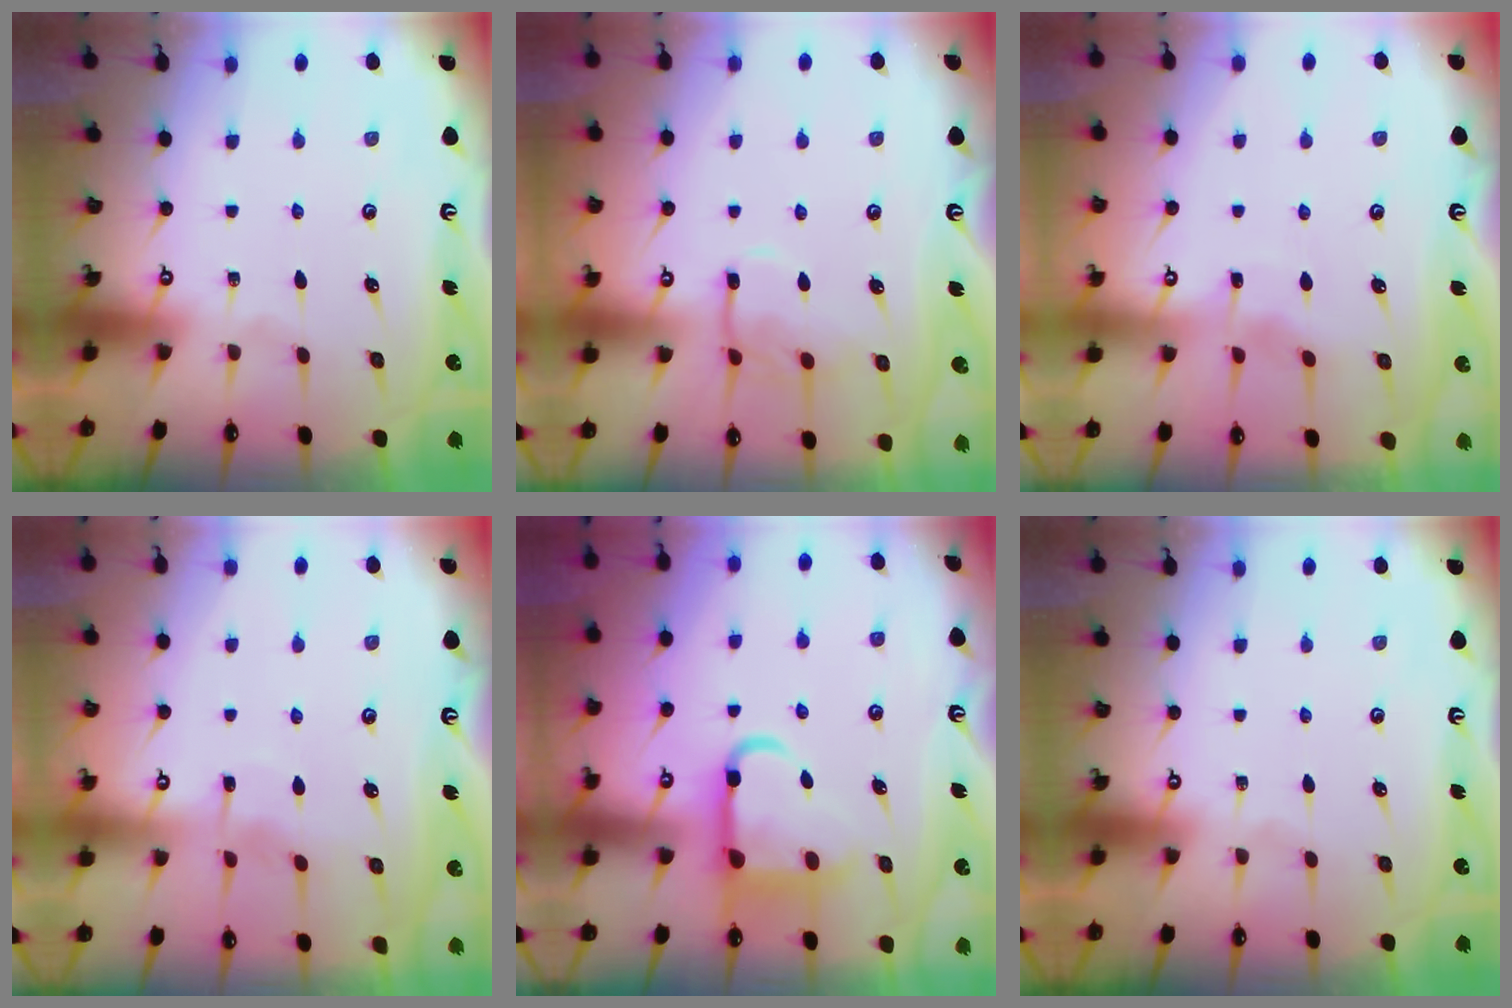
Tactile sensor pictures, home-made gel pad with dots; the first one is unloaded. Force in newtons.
{"total": 10.1, "press": 10.1, "slide": 0.8}
{"total": 3.0, "press": 3.0, "slide": 0.2}
{"total": 3.0, "press": 2.9, "slide": 0.3}
{"total": 11.6, "press": 11.5, "slide": 1.4}
{"total": 0.0}